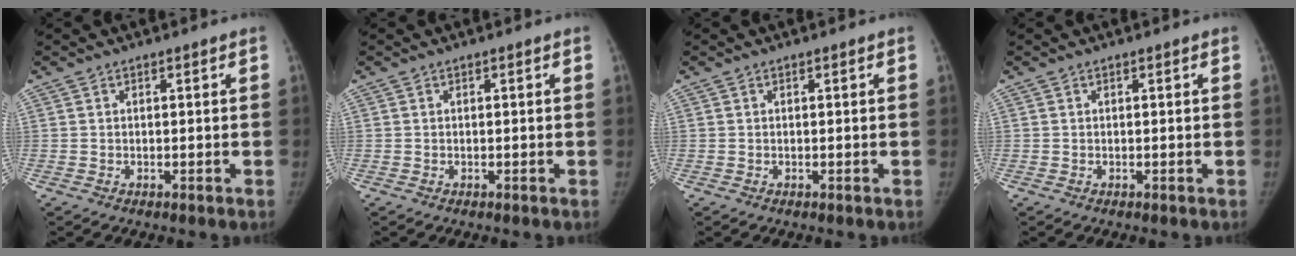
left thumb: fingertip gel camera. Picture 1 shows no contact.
{"total": 0.0}
{"total": 0.0}
{"total": 0.0}